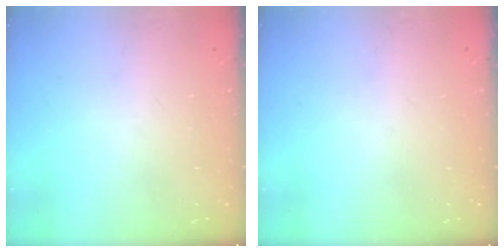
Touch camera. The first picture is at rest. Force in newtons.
{"total": 0.0}